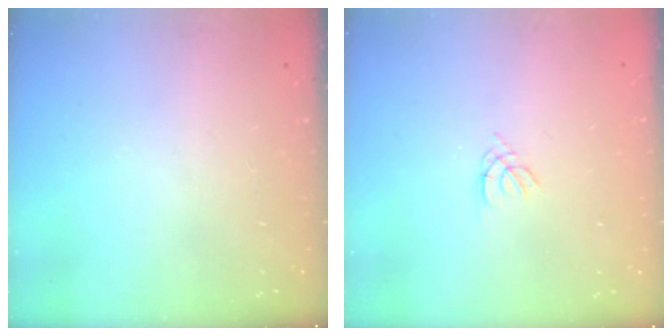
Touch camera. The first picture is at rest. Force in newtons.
{"total": 1.2, "press": 1.2, "slide": 0.3}